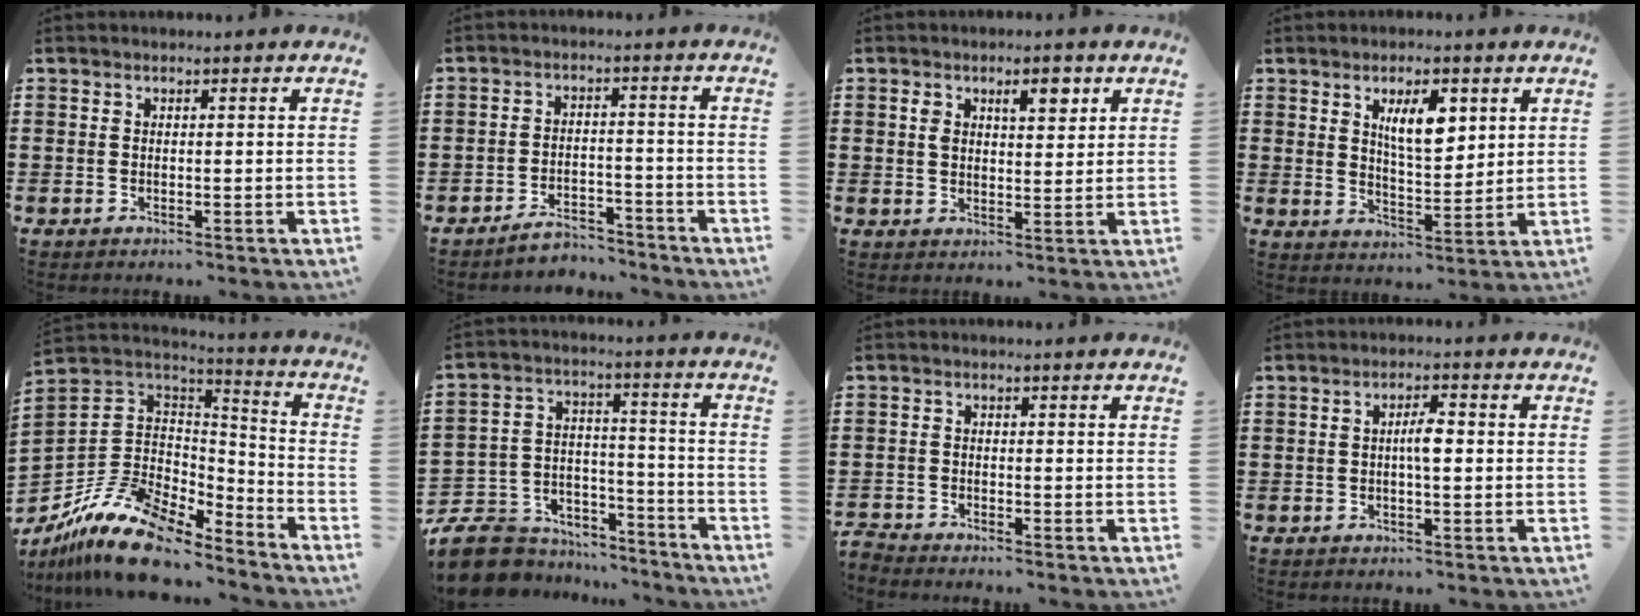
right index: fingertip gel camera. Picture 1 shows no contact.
{"total": 4.0, "force": [-3.9, 0.7, 0.6], "torque": [-0.011, 0.010, -0.078]}
{"total": 4.6, "force": [2.1, 2.0, 3.5], "torque": [-0.059, 0.004, 0.031]}
{"total": 6.9, "force": [2.8, 2.8, 5.6], "torque": [-0.095, -0.001, 0.043]}
{"total": 14.6, "force": [-10.2, 7.3, 7.5], "torque": [-0.175, 0.032, -0.189]}
{"total": 8.2, "force": [-7.2, 3.9, 1.1], "torque": [-0.047, 0.012, -0.141]}
{"total": 2.0, "force": [-2.0, 0.2, -0.2], "torque": [-0.002, 0.002, -0.045]}
{"total": 3.2, "force": [-0.1, 0.9, 3.1], "torque": [-0.057, 0.002, -0.004]}